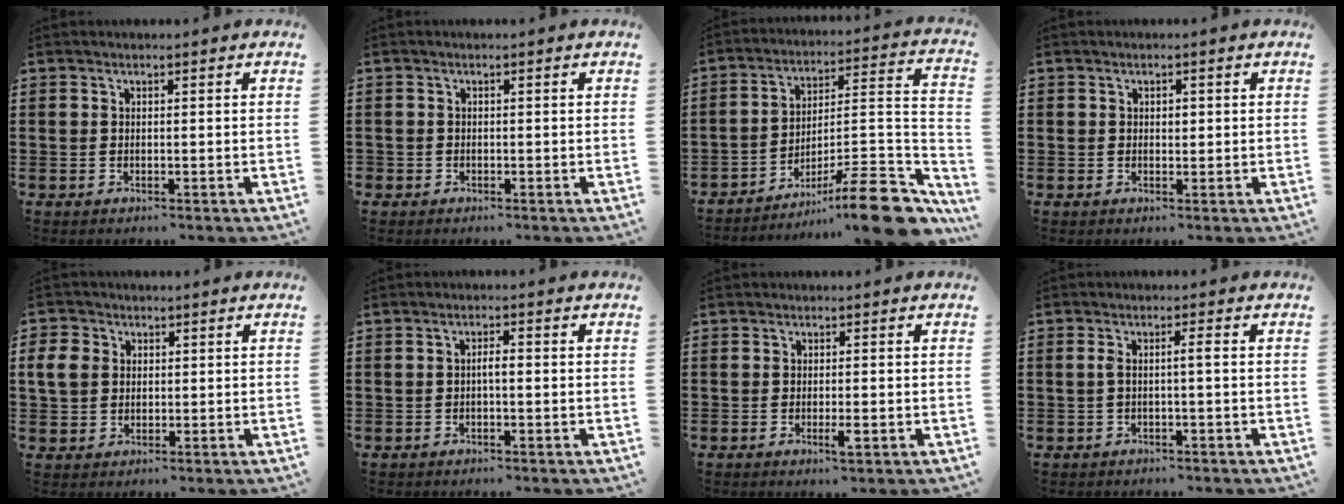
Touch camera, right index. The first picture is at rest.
{"total": 0.7, "force": [-0.4, 0.5, 0.1], "torque": [-0.003, 0.003, -0.012]}
{"total": 19.6, "force": [-9.8, 3.3, 16.7], "torque": [-0.231, 0.017, -0.165]}
{"total": 1.0, "force": [0.3, 0.7, 0.8], "torque": [-0.016, 0.006, 0.003]}
{"total": 4.4, "force": [0.8, 3.8, 2.0], "torque": [-0.067, 0.007, 0.009]}
{"total": 1.7, "force": [-0.3, 0.4, 1.6], "torque": [-0.030, 0.002, -0.006]}
{"total": 2.1, "force": [-0.8, 0.3, 1.9], "torque": [-0.039, -0.005, -0.015]}
{"total": 2.1, "force": [-0.2, 0.0, 2.1], "torque": [-0.042, 0.000, -0.007]}